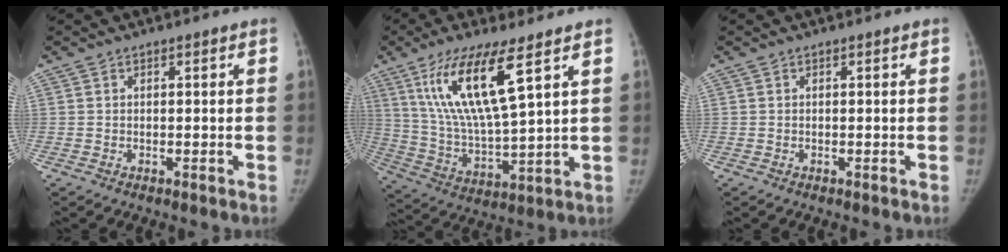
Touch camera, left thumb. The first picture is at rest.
{"total": 16.5, "force": [7.9, 3.5, 14.0], "torque": [-0.279, -0.040, 0.159]}
{"total": 0.0}